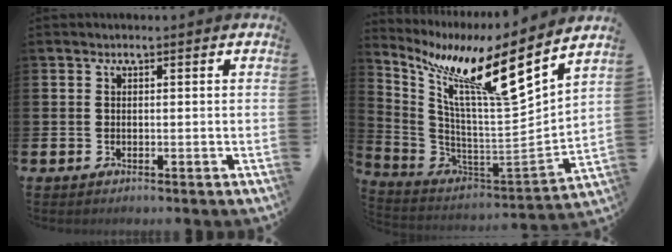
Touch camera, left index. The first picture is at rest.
{"total": 12.5, "force": [8.4, 1.3, 9.1], "torque": [-0.199, -0.055, 0.125]}